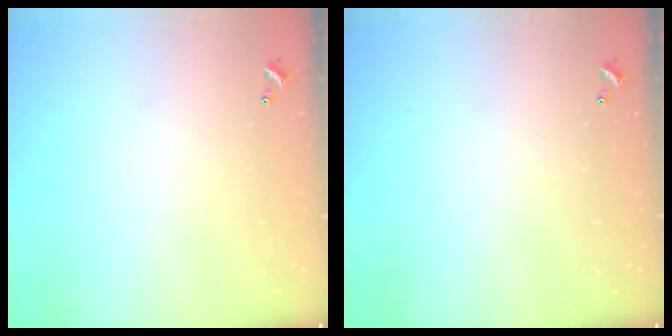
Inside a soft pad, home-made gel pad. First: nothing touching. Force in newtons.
{"total": 0.0}